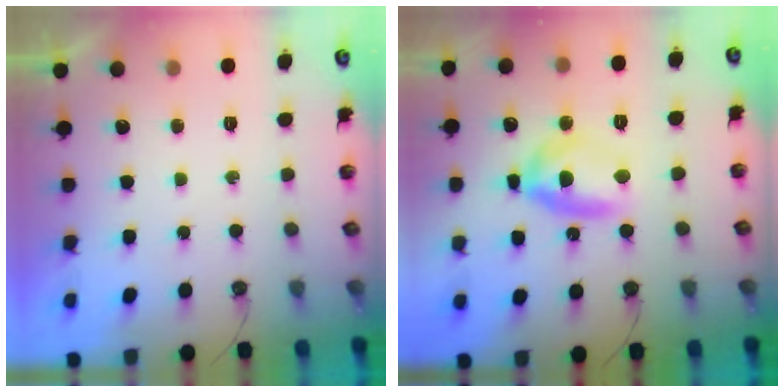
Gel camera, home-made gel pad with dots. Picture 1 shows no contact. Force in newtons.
{"total": 12.2, "press": 12.1, "slide": 1.1}